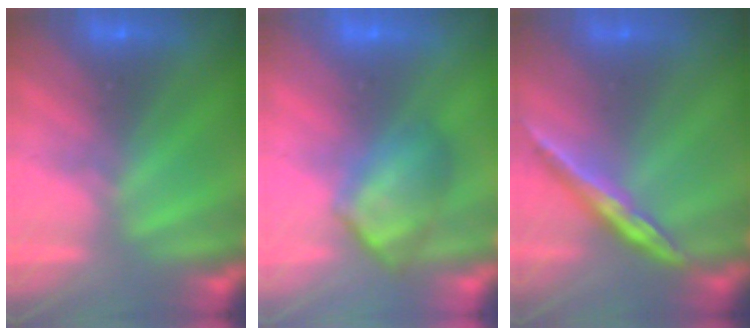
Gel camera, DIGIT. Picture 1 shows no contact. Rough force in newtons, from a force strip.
{"total": 4.8}
{"total": 1.7}